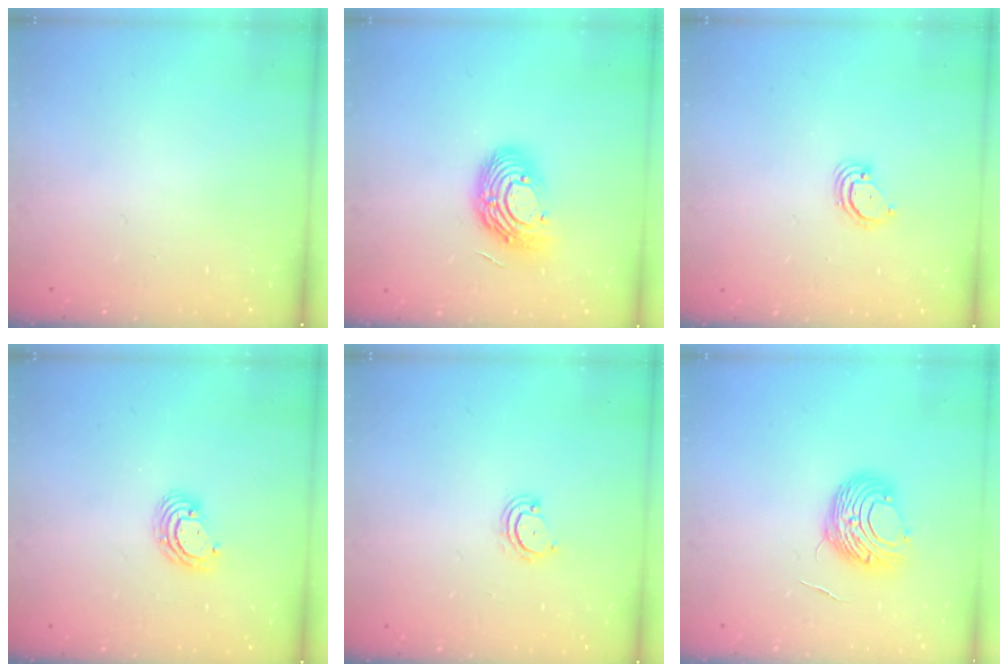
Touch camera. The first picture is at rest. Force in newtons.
{"total": 13.0, "press": 12.9, "slide": 1.0}
{"total": 2.8, "press": 2.8, "slide": 0.3}
{"total": 5.2, "press": 5.2, "slide": 0.3}
{"total": 3.9, "press": 3.9, "slide": 0.3}
{"total": 10.2, "press": 10.2, "slide": 0.8}